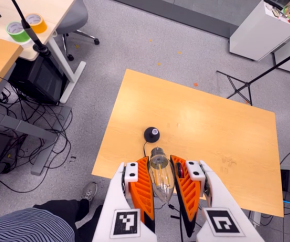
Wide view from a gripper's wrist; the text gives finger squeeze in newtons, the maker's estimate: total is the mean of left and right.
{"total": 22.7, "left": 24.6, "right": 20.8}